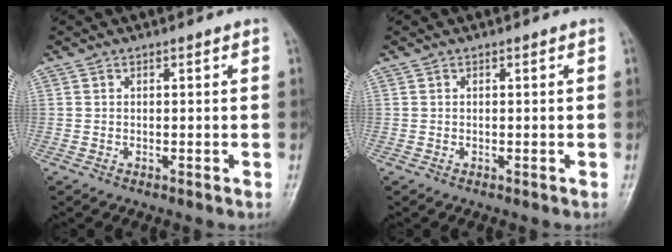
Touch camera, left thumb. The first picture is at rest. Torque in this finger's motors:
{"motor_torque": [0.04, 0.04, -0.05, 0.05, 0.00]}